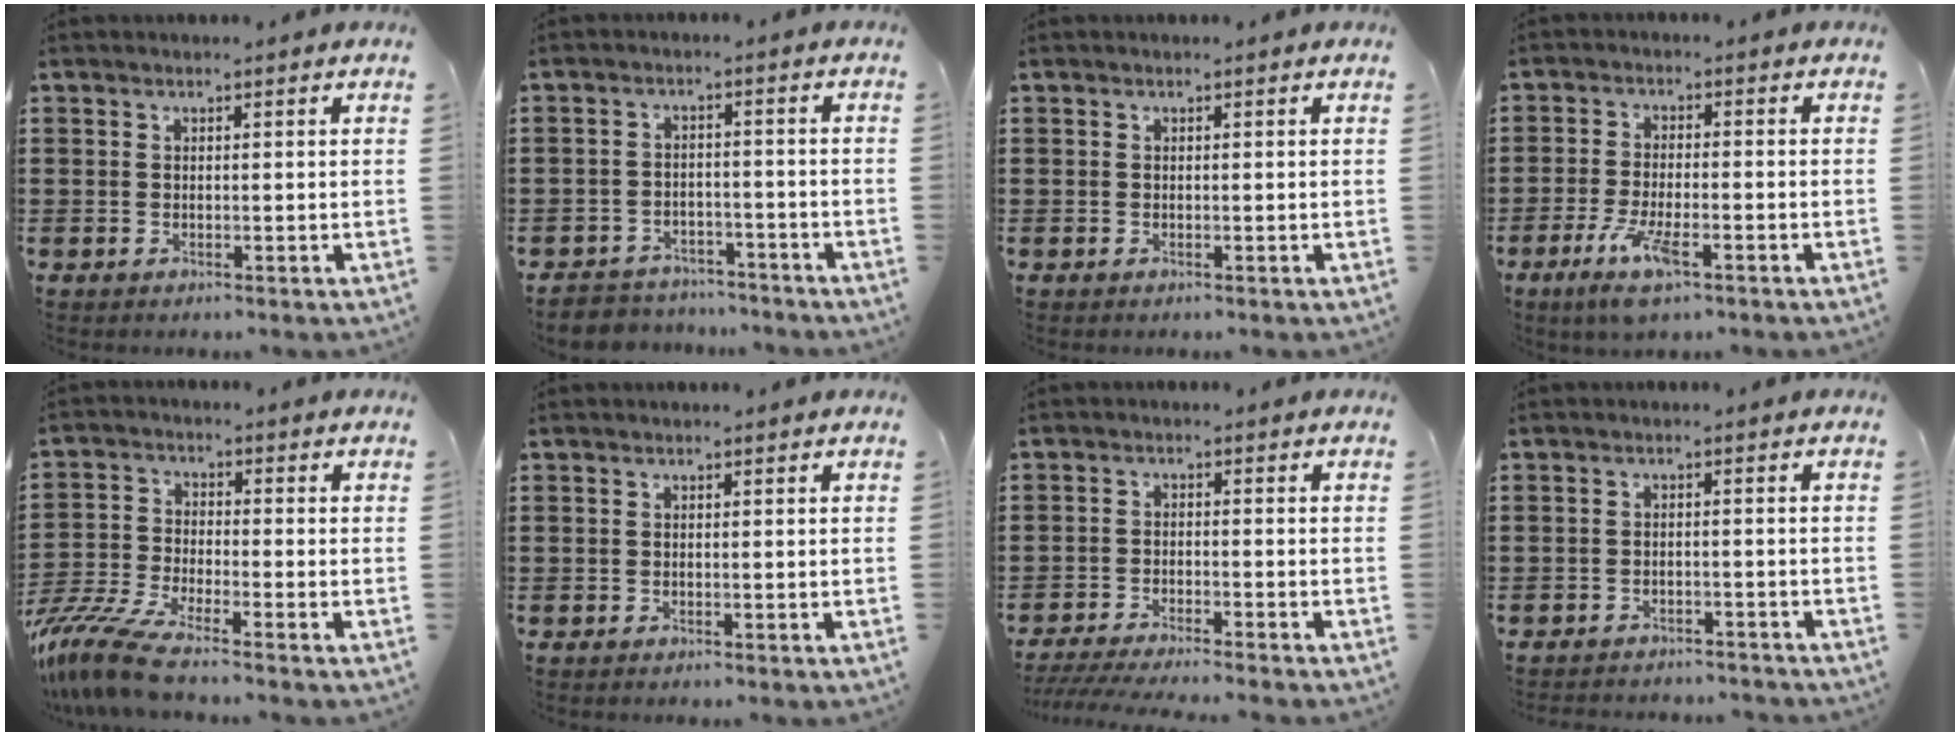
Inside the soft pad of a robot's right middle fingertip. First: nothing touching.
{"total": 3.4, "force": [-3.3, 0.7, -0.3], "torque": [-0.004, 0.000, -0.072]}
{"total": 0.0}
{"total": 6.5, "force": [-3.5, 1.7, 5.2], "torque": [-0.107, -0.010, -0.061]}
{"total": 8.8, "force": [-7.4, 1.0, 4.6], "torque": [-0.110, -0.004, -0.149]}
{"total": 0.0}
{"total": 3.7, "force": [-3.6, -0.3, 1.0], "torque": [-0.024, -0.010, -0.073]}
{"total": 2.2, "force": [-2.2, 0.1, -0.1], "torque": [-0.006, -0.001, -0.047]}